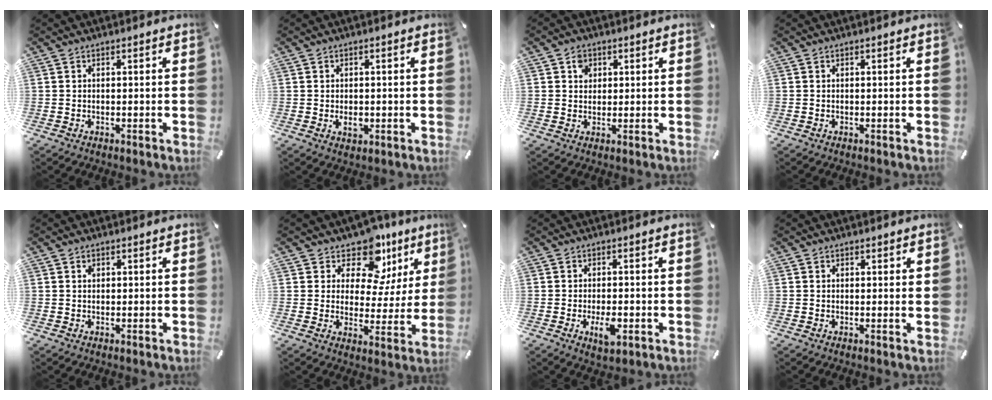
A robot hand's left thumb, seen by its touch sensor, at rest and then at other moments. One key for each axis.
{"total": 2.5, "fx": -0.5, "fy": 1.9, "fz": 1.6, "tx": -0.019, "ty": -0.001, "tz": -0.008}
{"total": 3.3, "fx": 1.1, "fy": 2.9, "fz": 1.1, "tx": -0.003, "ty": -0.004, "tz": 0.014}
{"total": 0.0}
{"total": 0.9, "fx": 0.3, "fy": 0.8, "fz": 0.4, "tx": 0.000, "ty": 0.000, "tz": 0.004}
{"total": 11.6, "fx": 8.2, "fy": 6.8, "fz": 4.5, "tx": -0.061, "ty": -0.075, "tz": 0.145}
{"total": 5.2, "fx": -1.6, "fy": 2.5, "fz": 4.3, "tx": -0.079, "ty": 0.000, "tz": -0.031}
{"total": 0.9, "fx": 0.6, "fy": 0.5, "fz": 0.4, "tx": 0.000, "ty": -0.001, "tz": 0.009}